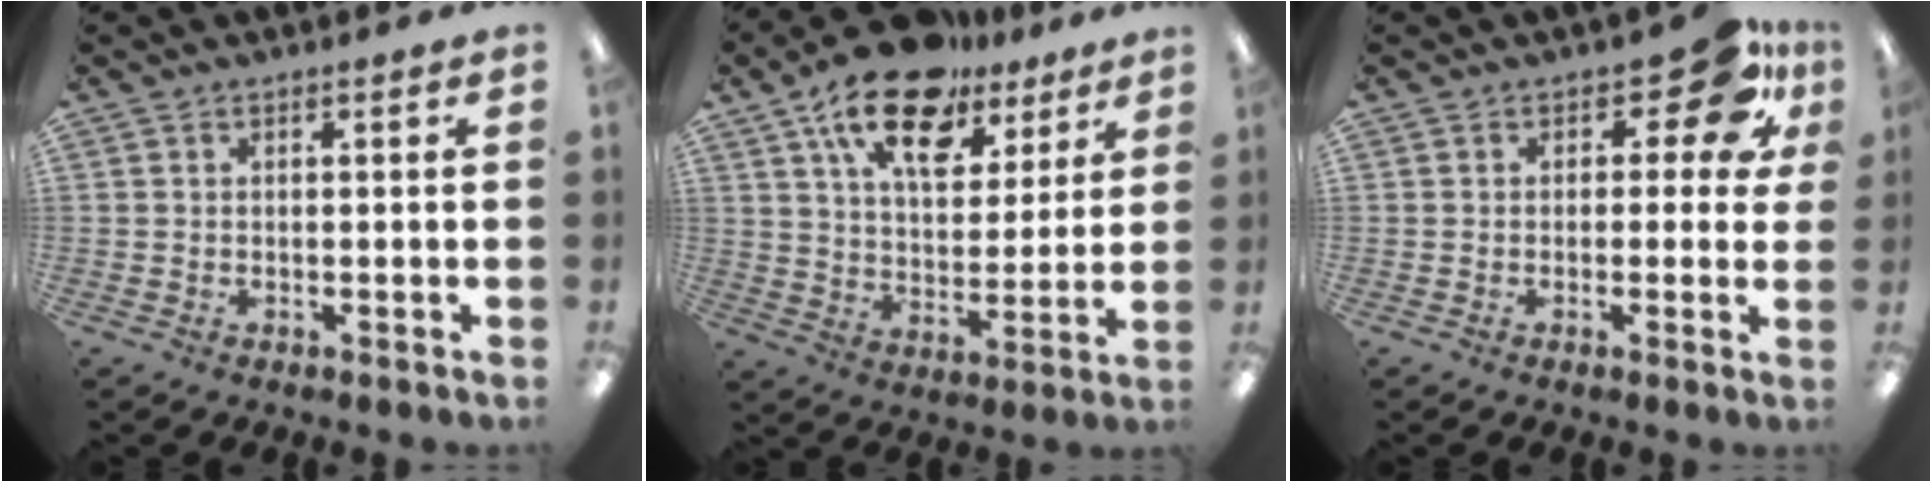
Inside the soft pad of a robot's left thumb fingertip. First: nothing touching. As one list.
[{"total": 17.7, "force": [11.5, 9.1, 9.9], "torque": [-0.162, -0.055, 0.202]}, {"total": 9.5, "force": [4.8, 4.6, 6.8], "torque": [-0.081, -0.023, 0.080]}]